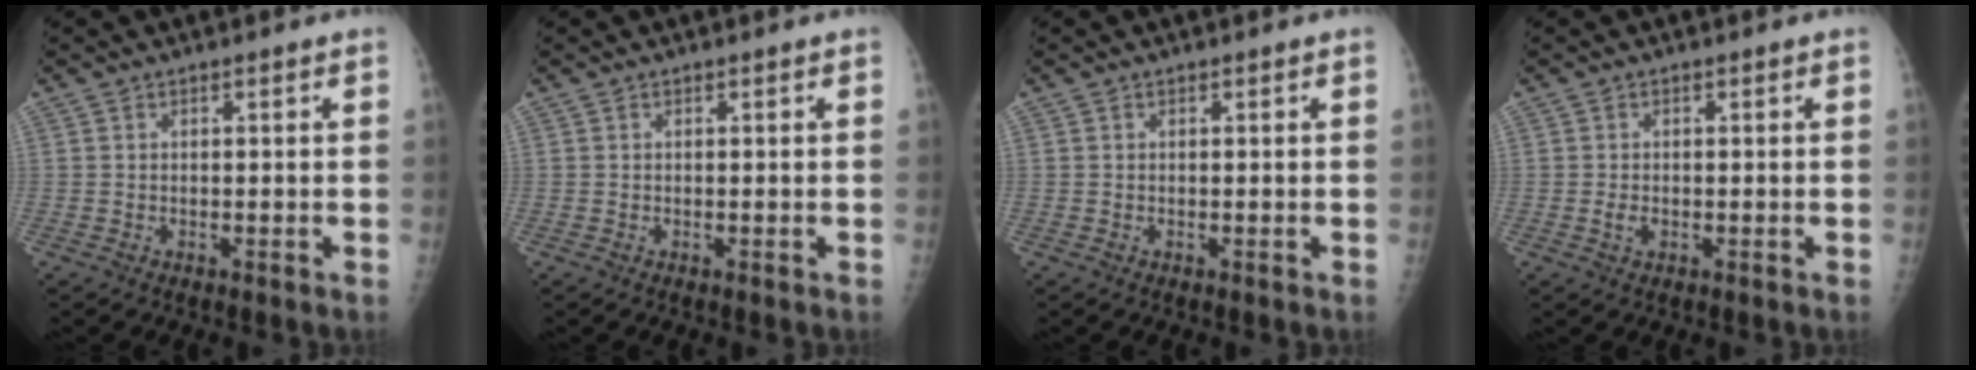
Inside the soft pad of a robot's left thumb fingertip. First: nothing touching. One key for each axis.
{"total": 0.0}
{"total": 0.0}
{"total": 1.6, "fx": -0.3, "fy": 1.2, "fz": 1.1, "tx": -0.019, "ty": 0.000, "tz": -0.006}